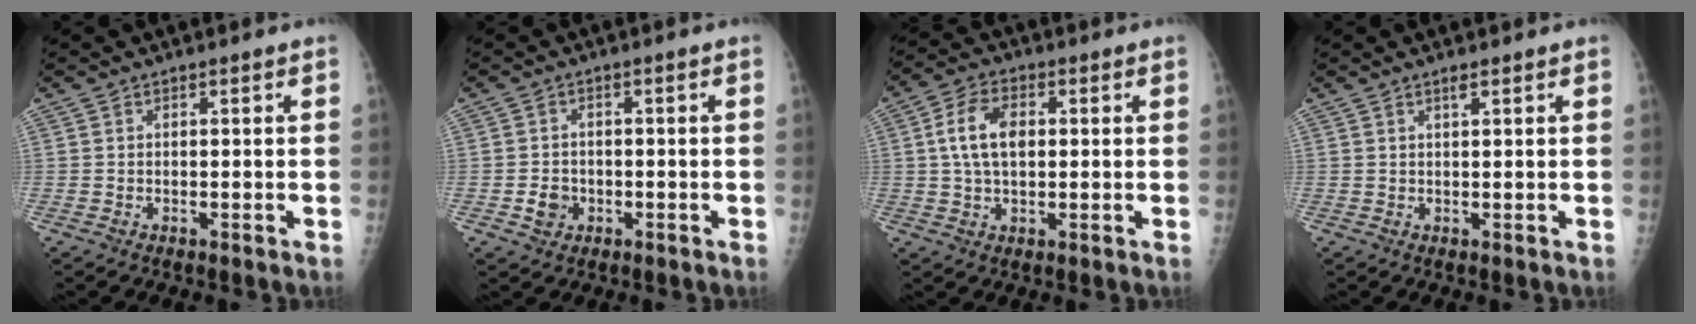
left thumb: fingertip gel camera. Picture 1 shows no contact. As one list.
[{"total": 3.2, "force": [-1.1, 2.7, 1.3], "torque": [-0.009, 0.010, -0.018]}, {"total": 8.4, "force": [1.2, 5.1, 6.6], "torque": [-0.118, 0.011, 0.019]}, {"total": 1.0, "force": [0.6, 0.0, 0.7], "torque": [-0.010, -0.001, 0.011]}]